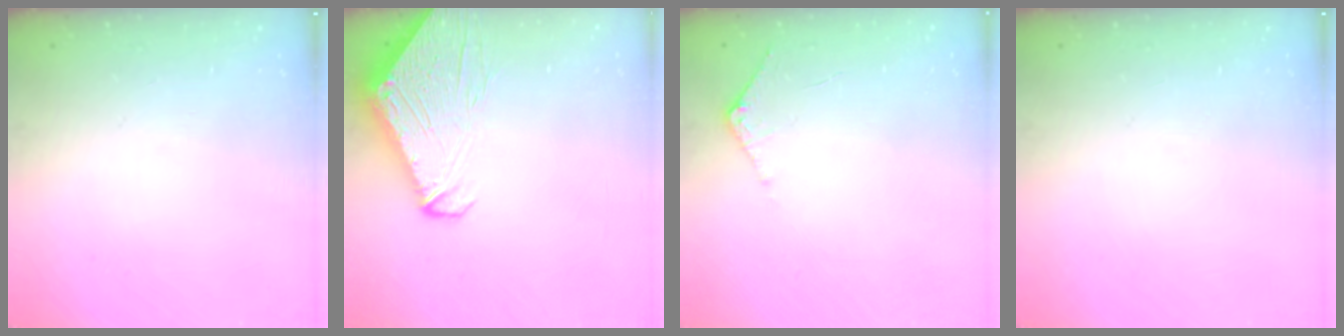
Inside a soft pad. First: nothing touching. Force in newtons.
{"total": 9.6, "press": 9.6, "slide": 1.1}
{"total": 5.7, "press": 5.7, "slide": 0.6}
{"total": 0.0}